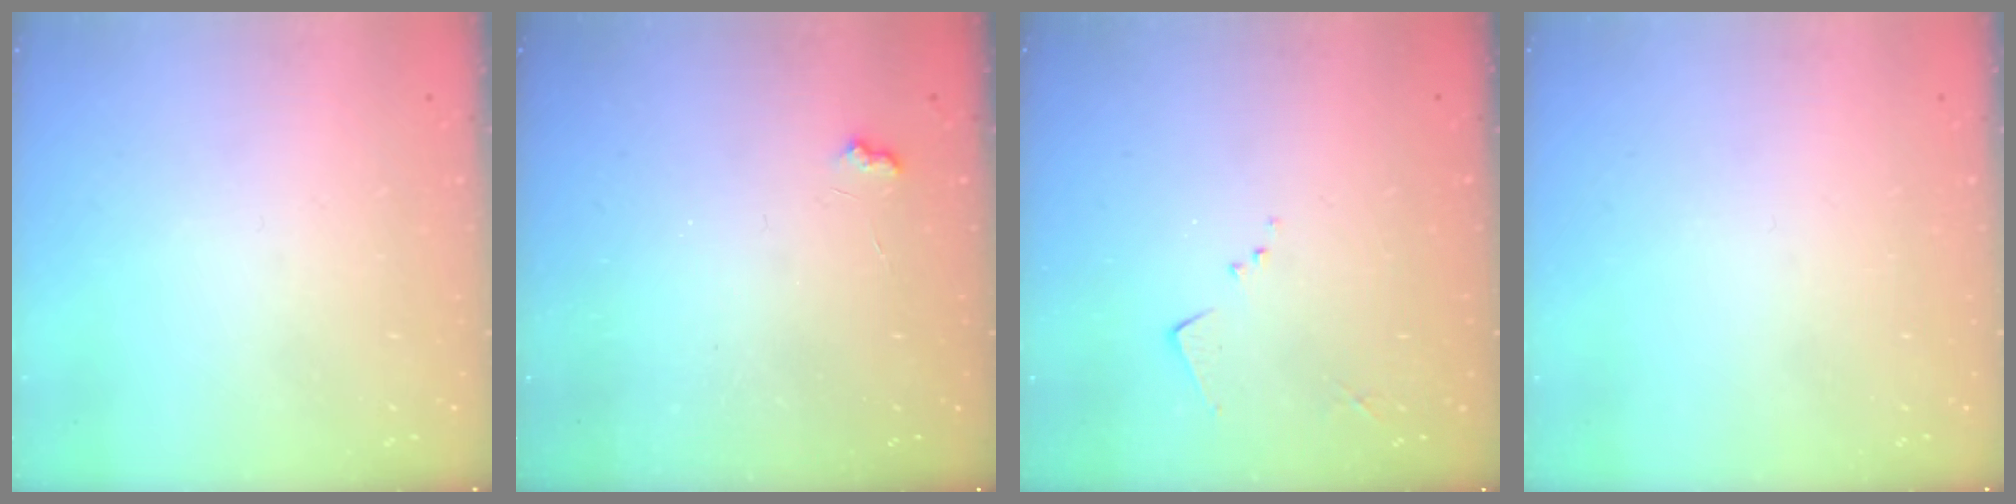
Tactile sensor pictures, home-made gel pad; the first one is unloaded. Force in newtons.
{"total": 3.2, "press": 3.2, "slide": 0.5}
{"total": 5.7, "press": 5.7, "slide": 0.7}
{"total": 0.0}